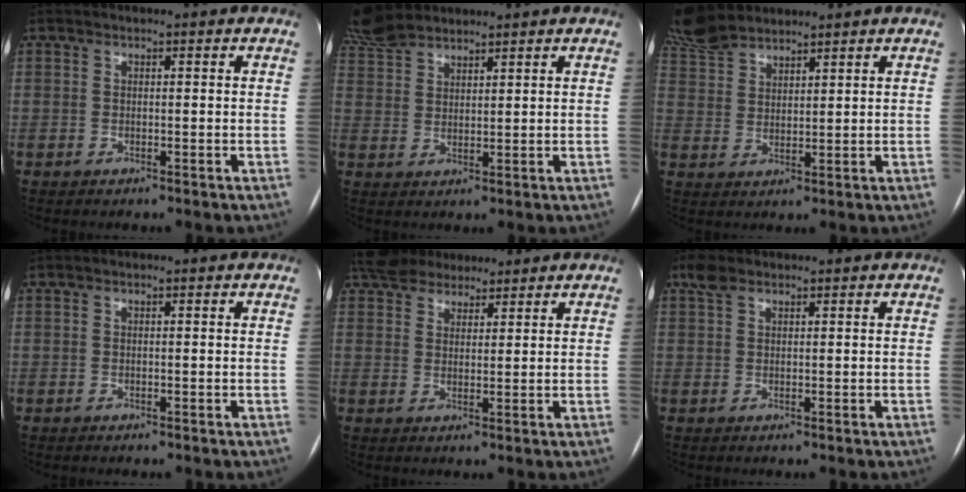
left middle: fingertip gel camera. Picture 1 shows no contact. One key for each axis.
{"total": 10.1, "fx": 8.9, "fy": 3.6, "fz": 3.2, "tx": -0.088, "ty": 0.029, "tz": 0.183}
{"total": 11.3, "fx": 10.1, "fy": 4.0, "fz": 3.4, "tx": -0.098, "ty": 0.027, "tz": 0.207}
{"total": 0.0}
{"total": 8.9, "fx": 7.7, "fy": 3.5, "fz": 2.9, "tx": -0.051, "ty": 0.036, "tz": 0.131}
{"total": 2.4, "fx": 1.7, "fy": 1.2, "fz": 1.2, "tx": -0.032, "ty": 0.018, "tz": 0.037}